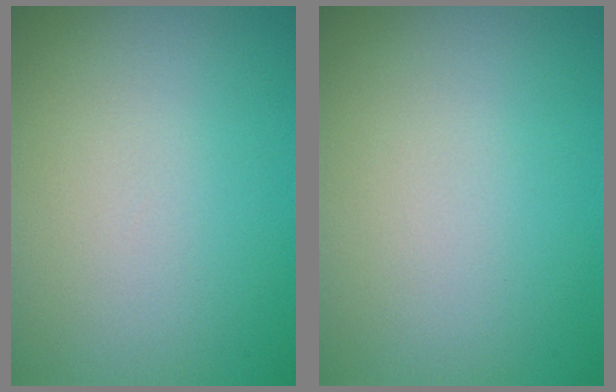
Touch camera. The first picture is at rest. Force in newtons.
{"total": 0.0}